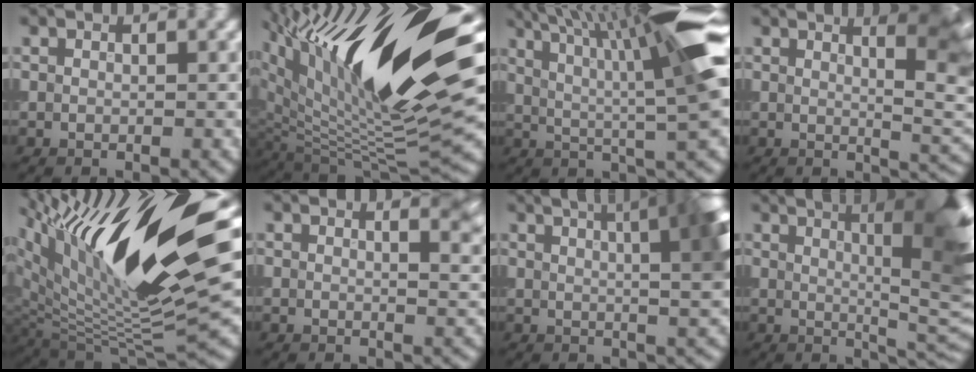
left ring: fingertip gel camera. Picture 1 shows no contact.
{"total": 17.4, "force": [7.5, 5.5, 14.7], "torque": [-0.260, 0.001, 0.131]}
{"total": 11.9, "force": [4.1, 2.1, 11.0], "torque": [-0.167, 0.018, 0.066]}
{"total": 9.4, "force": [3.8, 3.2, 7.9], "torque": [-0.045, 0.028, 0.035]}
{"total": 15.6, "force": [6.6, 4.8, 13.3], "torque": [-0.250, 0.002, 0.121]}
{"total": 4.1, "force": [2.3, 1.5, 3.0], "torque": [-0.014, 0.011, 0.021]}
{"total": 13.3, "force": [5.3, 5.6, 10.9], "torque": [-0.095, 0.074, 0.042]}
{"total": 14.1, "force": [5.1, 4.0, 12.6], "torque": [-0.130, 0.034, 0.058]}